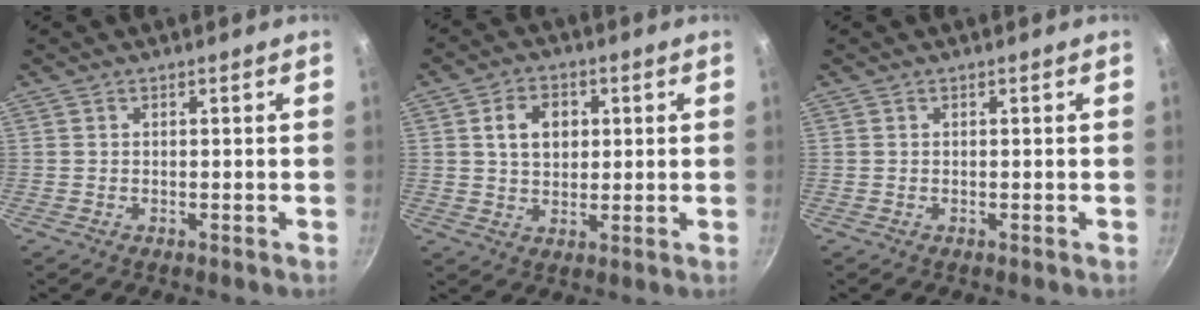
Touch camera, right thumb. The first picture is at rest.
{"total": 7.2, "force": [1.7, 5.3, 4.6], "torque": [-0.057, 0.003, 0.026]}
{"total": 0.0}